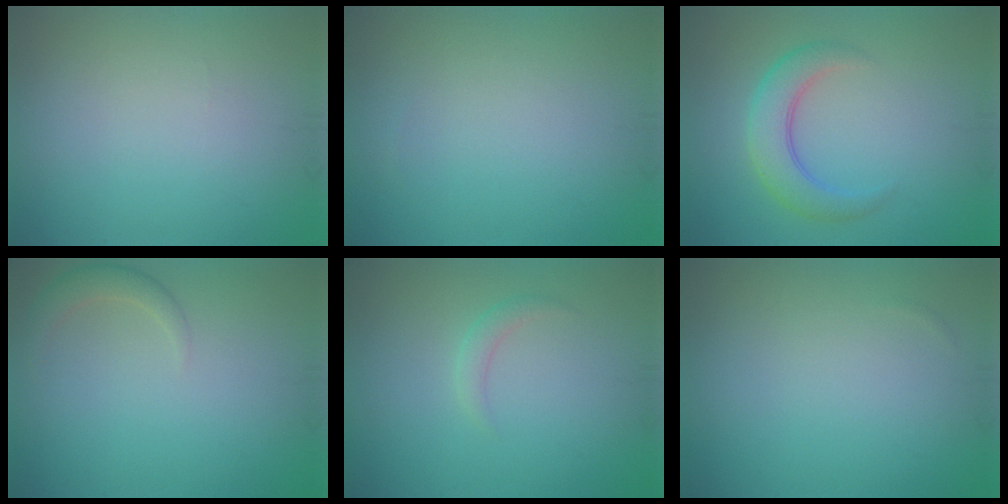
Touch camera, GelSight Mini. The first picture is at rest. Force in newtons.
{"total": 0.0}
{"total": 3.9, "press": 3.9, "slide": 0.2}
{"total": 1.7, "press": 1.7, "slide": 0.1}
{"total": 1.1, "press": 1.1, "slide": 0.1}
{"total": 0.0}